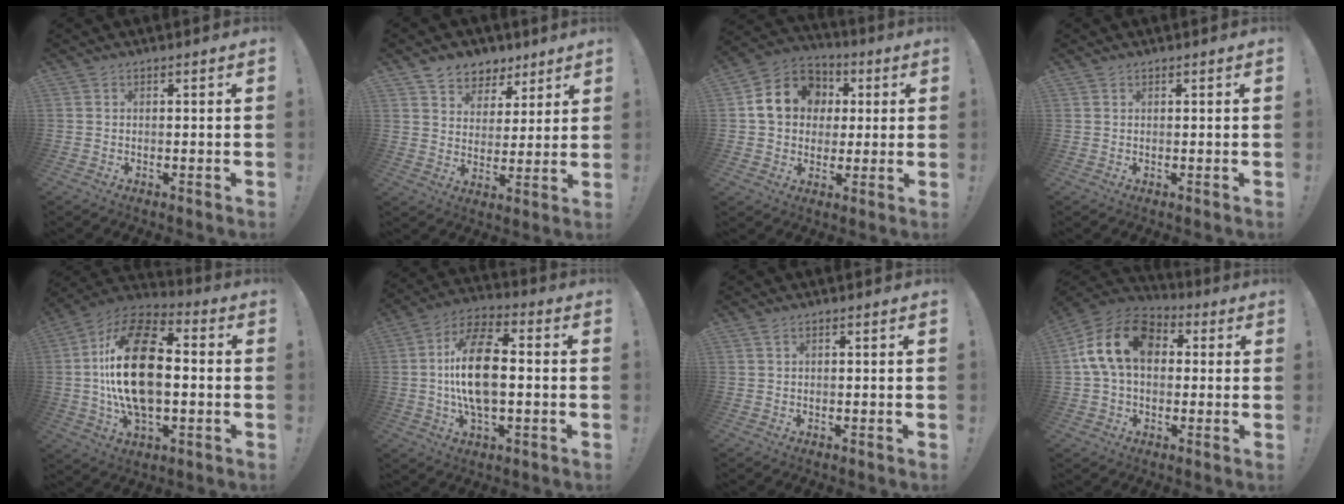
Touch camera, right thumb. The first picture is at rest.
{"total": 7.2, "force": [4.5, 5.5, 0.6], "torque": [-0.009, -0.035, 0.091]}
{"total": 14.9, "force": [3.2, 12.8, 7.0], "torque": [-0.100, 0.008, 0.072]}
{"total": 0.6, "force": [0.5, 0.2, -0.1], "torque": [0.010, -0.005, 0.009]}
{"total": 23.8, "force": [0.1, 13.5, 19.6], "torque": [-0.357, 0.010, -0.002]}
{"total": 16.2, "force": [-0.2, 8.0, 14.1], "torque": [-0.258, 0.007, -0.010]}
{"total": 1.0, "force": [0.5, 0.2, 0.8], "torque": [-0.015, 0.000, 0.009]}
{"total": 17.2, "force": [3.9, 11.7, 12.0], "torque": [-0.217, 0.013, 0.073]}